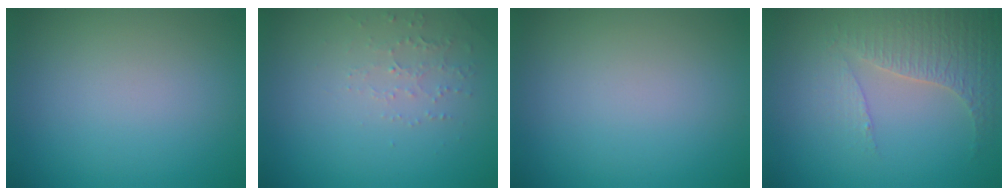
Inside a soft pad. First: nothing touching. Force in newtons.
{"total": 1.5, "press": 1.5, "slide": 0.5}
{"total": 0.0}
{"total": 3.4, "press": 3.2, "slide": 1.4}